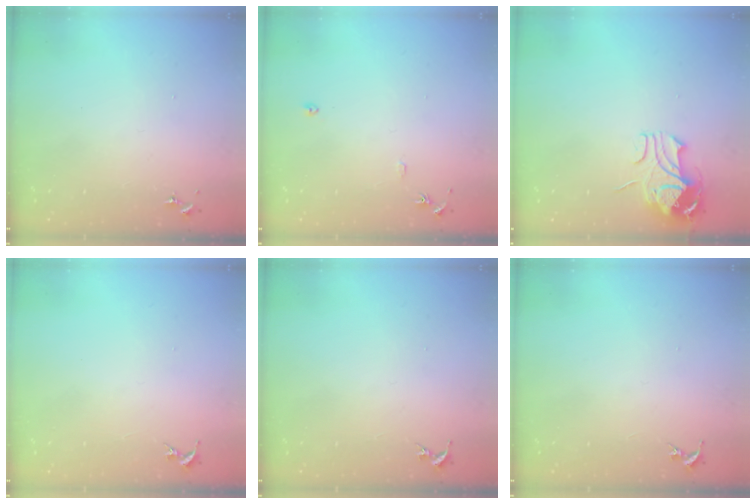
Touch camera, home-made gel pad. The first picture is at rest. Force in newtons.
{"total": 6.7, "press": 6.6, "slide": 0.7}
{"total": 10.1, "press": 10.1, "slide": 0.8}
{"total": 0.0}
{"total": 0.0}
{"total": 0.0}